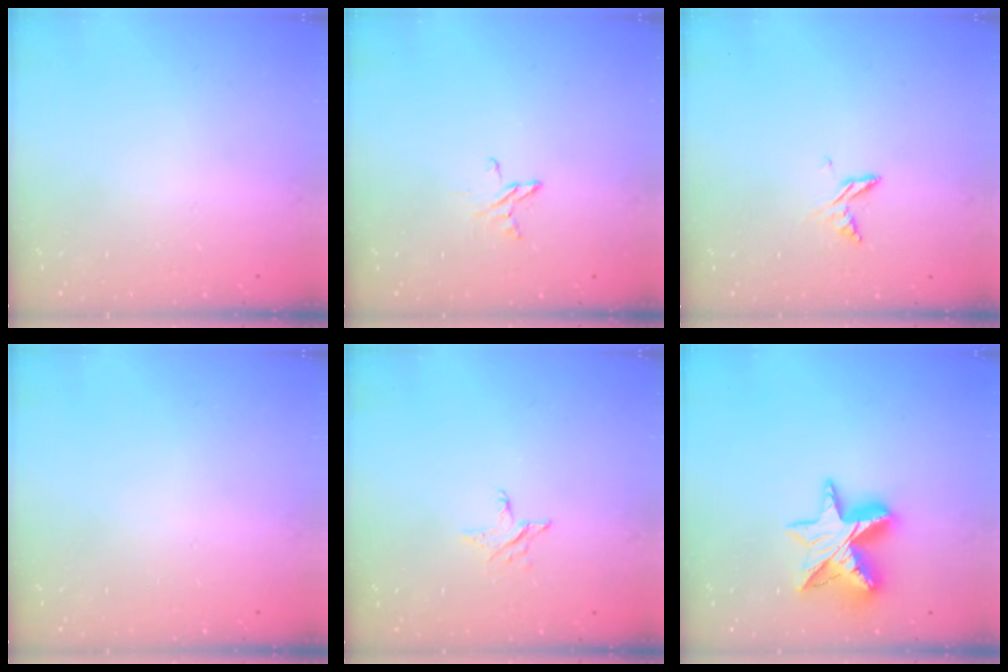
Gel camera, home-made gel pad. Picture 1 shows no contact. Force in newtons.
{"total": 3.8, "press": 3.8, "slide": 0.4}
{"total": 6.9, "press": 6.8, "slide": 0.6}
{"total": 0.0}
{"total": 2.9, "press": 2.9, "slide": 0.2}
{"total": 12.9, "press": 12.9, "slide": 1.1}